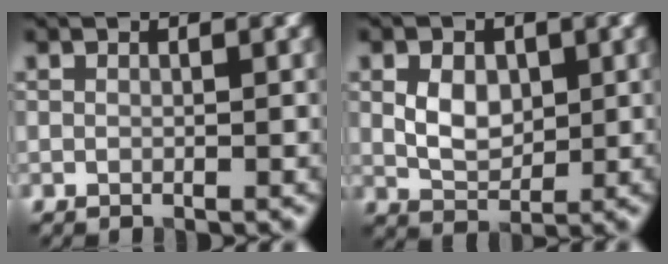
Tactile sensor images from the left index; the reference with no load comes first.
{"total": 3.4, "force": [0.6, 2.3, 2.4], "torque": [-0.047, -0.002, 0.011]}